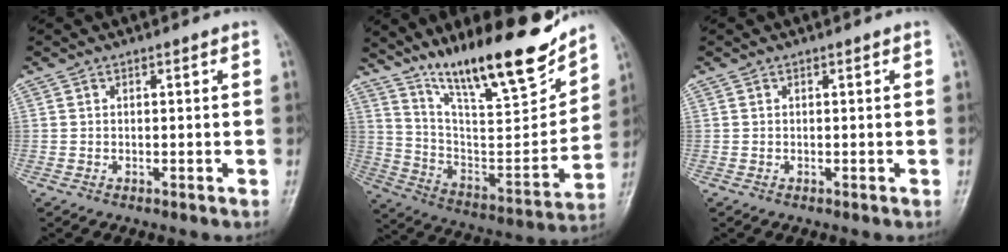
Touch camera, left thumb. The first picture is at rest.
{"total": 23.4, "force": [17.1, 5.5, 15.0], "torque": [-0.207, -0.085, 0.292]}
{"total": 0.0}